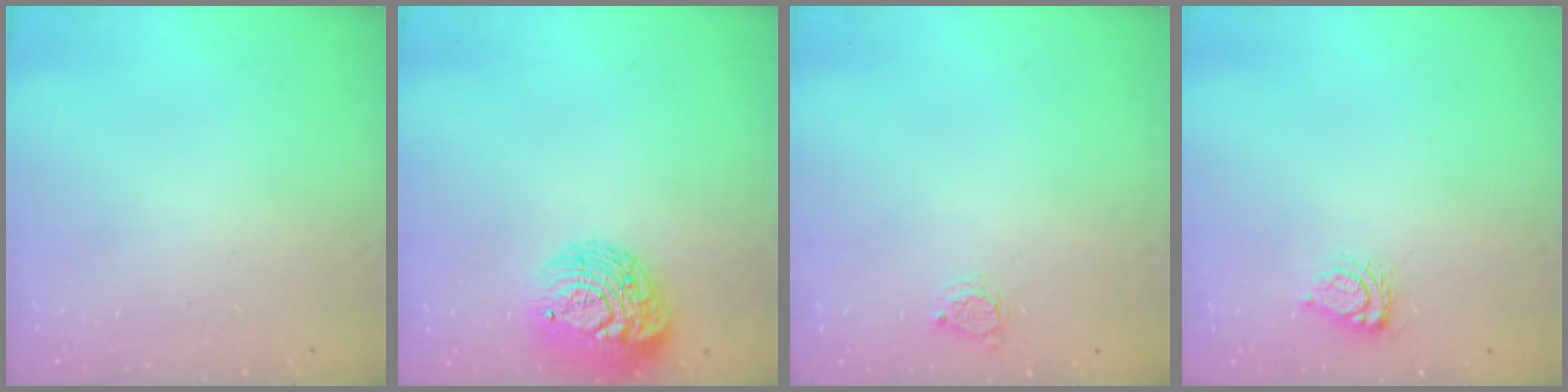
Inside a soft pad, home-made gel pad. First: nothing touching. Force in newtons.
{"total": 14.2, "press": 14.1, "slide": 1.0}
{"total": 3.3, "press": 3.3, "slide": 0.2}
{"total": 5.6, "press": 5.6, "slide": 0.6}